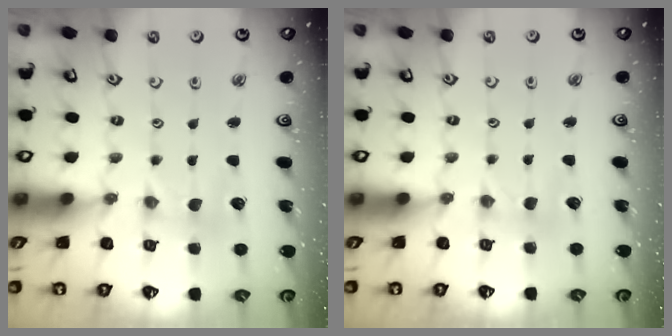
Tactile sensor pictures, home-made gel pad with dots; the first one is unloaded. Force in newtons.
{"total": 0.8, "press": 0.7, "slide": 0.3}